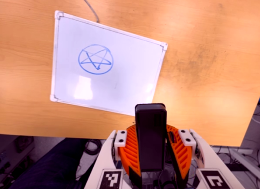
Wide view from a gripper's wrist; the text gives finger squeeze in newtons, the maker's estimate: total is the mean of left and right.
{"total": 6.3, "left": 5.9, "right": 6.6}